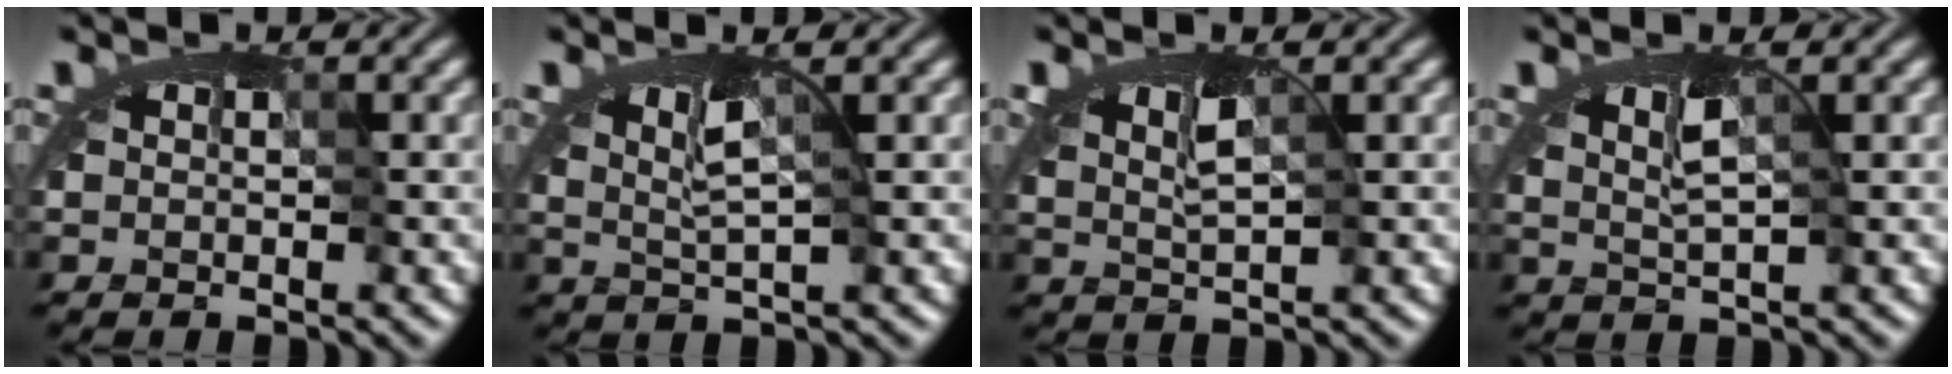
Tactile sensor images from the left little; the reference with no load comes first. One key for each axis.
{"total": 1.7, "fx": 0.2, "fy": 0.3, "fz": 1.7, "tx": -0.023, "ty": -0.001, "tz": 0.001}
{"total": 1.6, "fx": 0.5, "fy": 0.6, "fz": 1.5, "tx": -0.019, "ty": 0.003, "tz": 0.002}
{"total": 1.5, "fx": 0.2, "fy": 0.4, "fz": 1.5, "tx": -0.019, "ty": 0.002, "tz": -0.002}